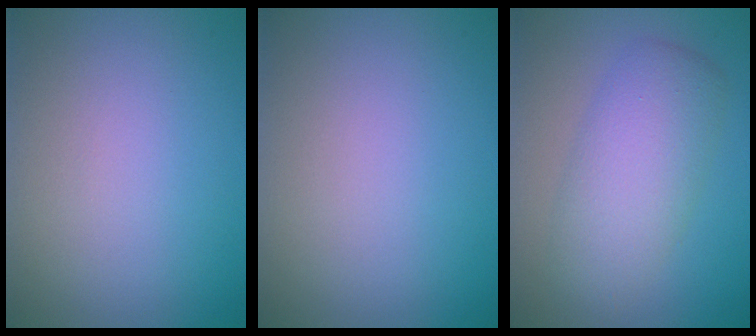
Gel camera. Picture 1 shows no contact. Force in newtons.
{"total": 0.0}
{"total": 5.3, "press": 5.2, "slide": 0.2}